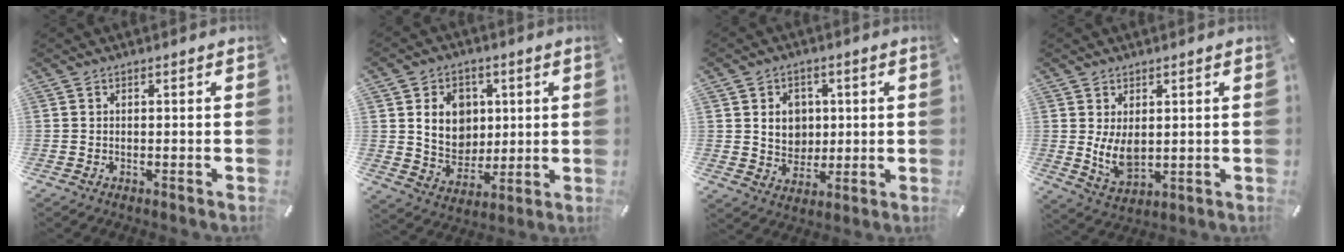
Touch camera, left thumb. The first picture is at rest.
{"total": 10.7, "force": [2.5, 9.3, 4.8], "torque": [-0.084, 0.001, 0.050]}
{"total": 7.4, "force": [1.3, 6.8, 2.8], "torque": [-0.043, 0.003, 0.023]}
{"total": 6.9, "force": [1.1, 4.5, 5.2], "torque": [-0.121, -0.011, 0.017]}